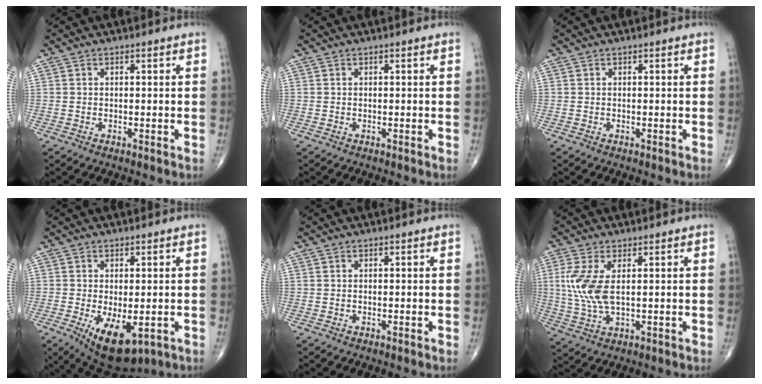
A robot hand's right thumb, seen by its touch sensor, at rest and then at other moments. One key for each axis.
{"total": 0.0}
{"total": 0.0}
{"total": 10.2, "fx": -3.5, "fy": 4.8, "fz": 8.3, "tx": -0.123, "ty": -0.014, "tz": -0.041}
{"total": 0.0}
{"total": 8.3, "fx": 1.3, "fy": 3.5, "fz": 7.4, "tx": -0.183, "ty": -0.007, "tz": 0.033}